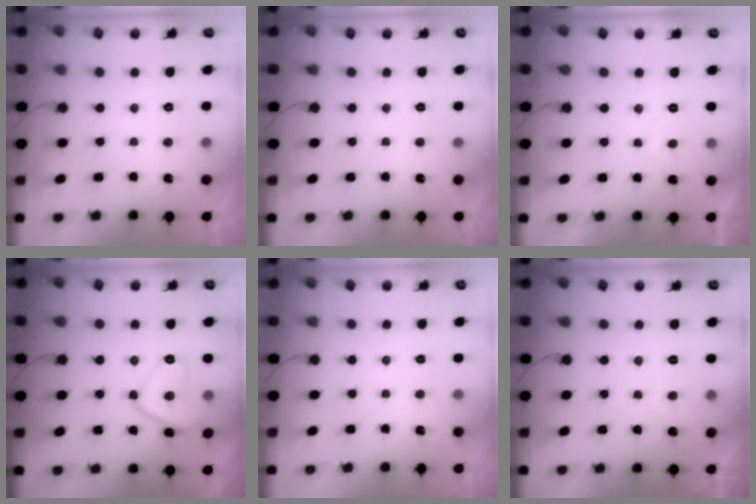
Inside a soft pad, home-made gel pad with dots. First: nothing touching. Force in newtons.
{"total": 0.0}
{"total": 1.6, "press": 1.4, "slide": 0.7}
{"total": 11.4, "press": 11.3, "slide": 1.3}
{"total": 0.0}
{"total": 1.4, "press": 1.3, "slide": 0.6}